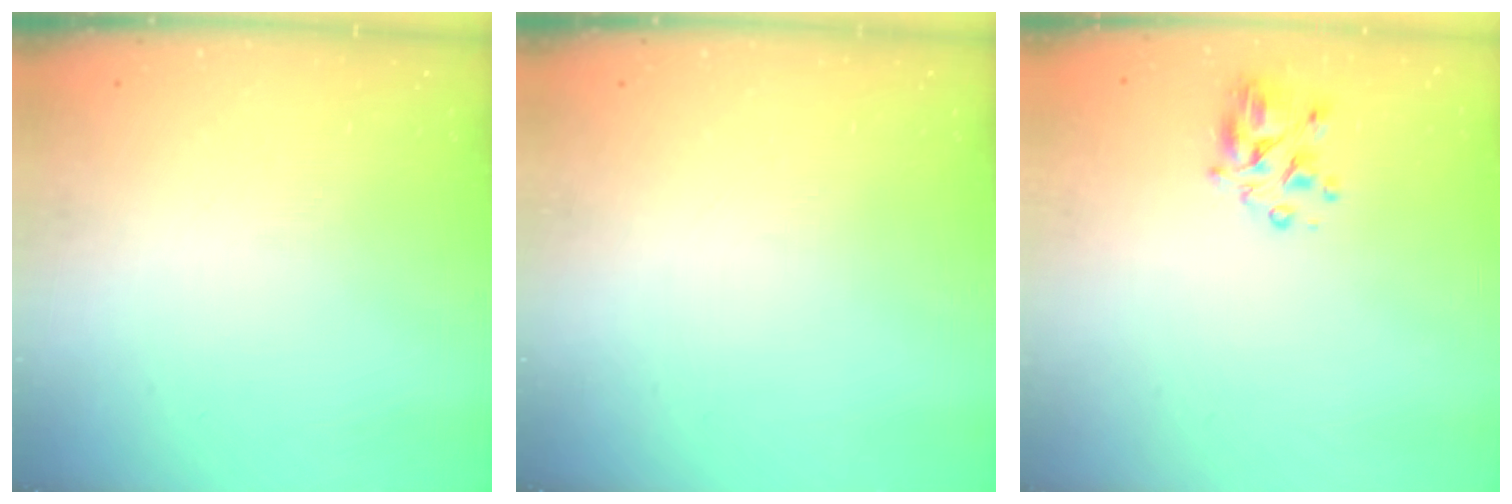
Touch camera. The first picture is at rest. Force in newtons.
{"total": 0.0}
{"total": 5.9, "press": 5.5, "slide": 2.0}